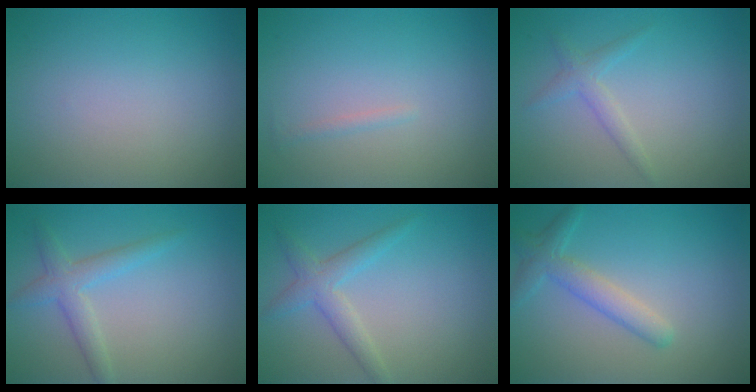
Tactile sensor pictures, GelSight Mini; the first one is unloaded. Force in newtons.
{"total": 0.6, "press": 0.6, "slide": 0.0}
{"total": 1.6, "press": 1.6, "slide": 0.1}
{"total": 2.6, "press": 2.6, "slide": 0.1}
{"total": 2.6, "press": 2.6, "slide": 0.1}
{"total": 2.8, "press": 2.8, "slide": 0.1}